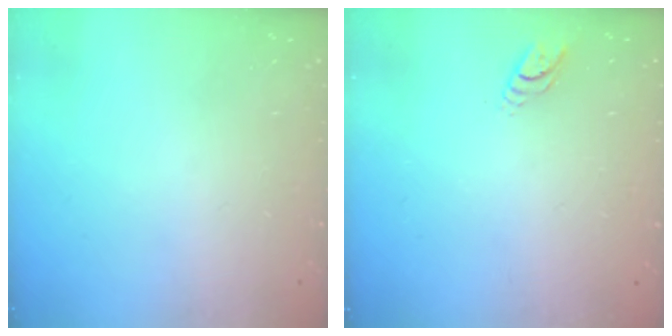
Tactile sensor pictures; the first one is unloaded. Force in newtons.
{"total": 3.9, "press": 3.9, "slide": 0.5}